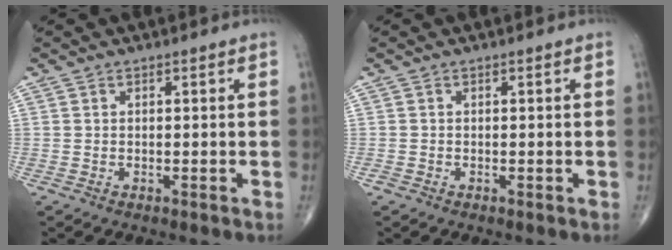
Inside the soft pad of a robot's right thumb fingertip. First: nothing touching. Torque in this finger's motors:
{"motor_torque": [0.25, 0.01, -0.08, -0.15, -0.02]}